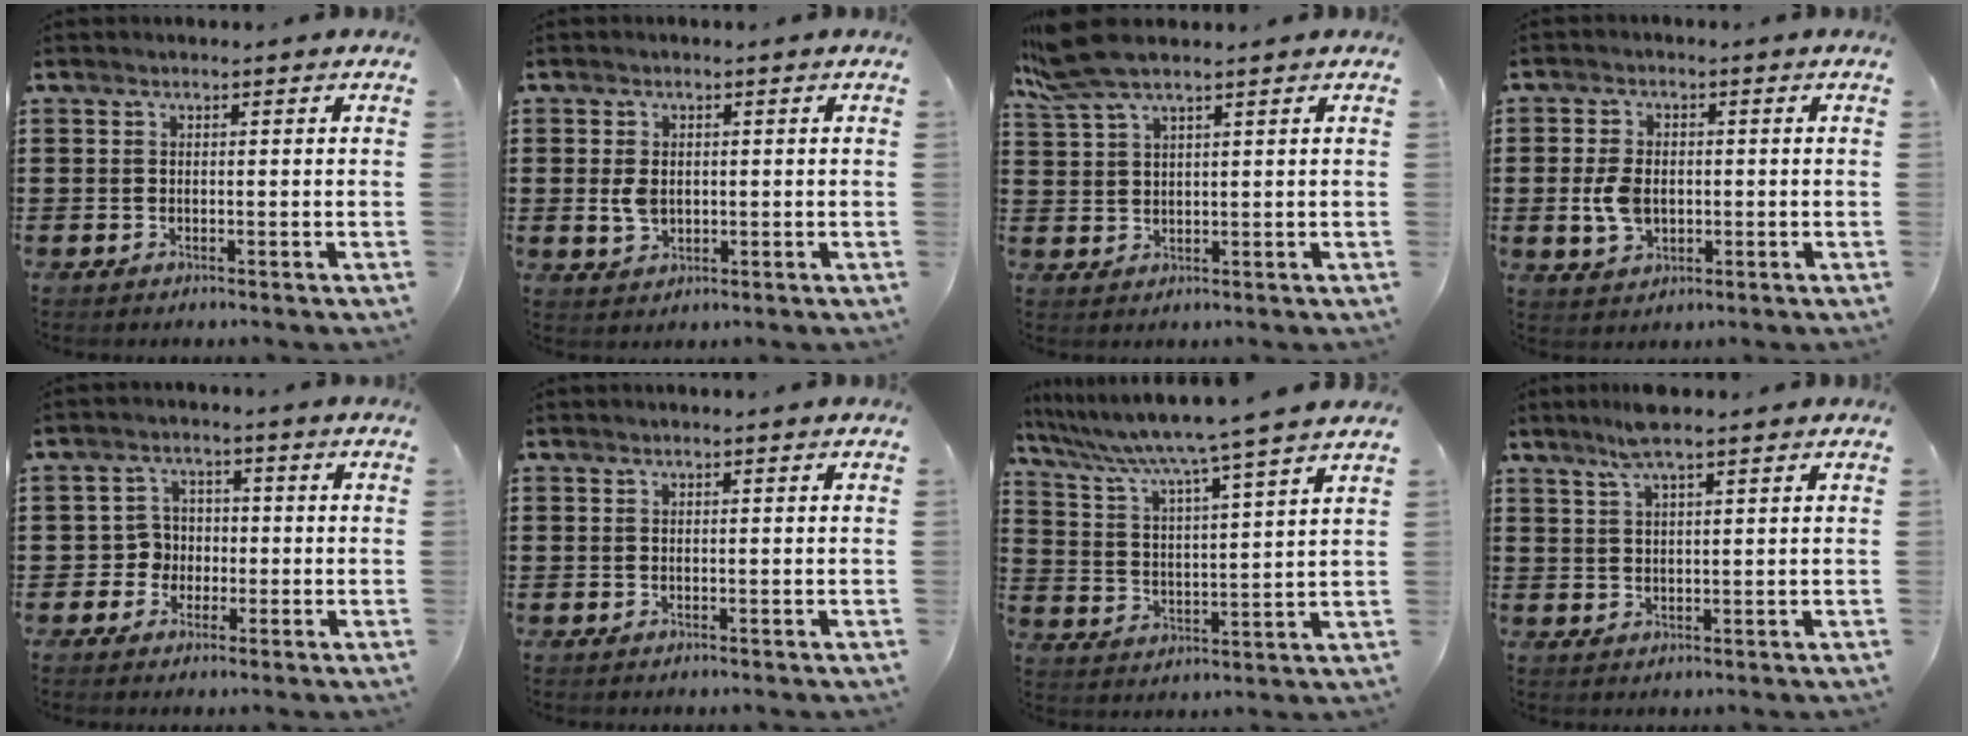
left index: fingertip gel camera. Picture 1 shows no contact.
{"total": 3.2, "force": [0.3, 2.1, 2.4], "torque": [-0.064, 0.001, 0.000]}
{"total": 6.6, "force": [5.0, 1.2, 4.2], "torque": [-0.109, -0.008, 0.088]}
{"total": 5.8, "force": [-0.4, 3.8, 4.3], "torque": [-0.111, 0.000, -0.013]}
{"total": 4.0, "force": [-0.9, 3.8, 1.0], "torque": [-0.035, 0.008, -0.021]}
{"total": 0.0}
{"total": 6.0, "force": [5.2, -1.6, 2.6], "torque": [-0.076, -0.052, 0.078]}
{"total": 4.6, "force": [3.4, 0.4, 3.1], "torque": [-0.069, 0.000, 0.061]}